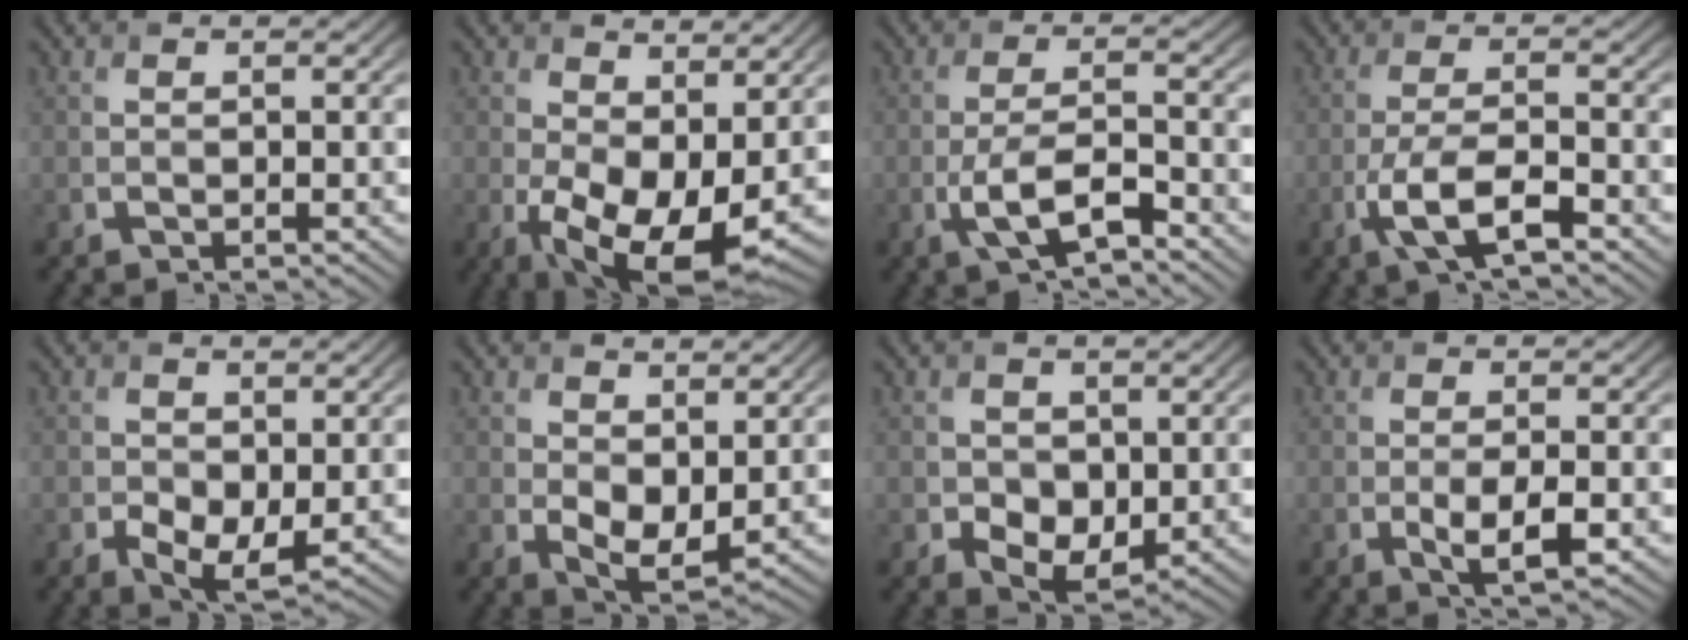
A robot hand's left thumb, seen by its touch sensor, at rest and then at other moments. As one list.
[{"total": 10.8, "force": [-0.8, 6.0, 8.9], "torque": [-0.172, -0.031, 0.000]}, {"total": 5.9, "force": [-3.0, 1.8, 4.8], "torque": [-0.101, 0.002, -0.059]}, {"total": 6.6, "force": [-3.4, 1.8, 5.3], "torque": [-0.113, 0.002, -0.071]}, {"total": 4.7, "force": [-1.1, 2.8, 3.6], "torque": [-0.068, -0.016, -0.018]}, {"total": 5.5, "force": [0.9, 3.3, 4.3], "torque": [-0.089, -0.015, 0.021]}, {"total": 4.7, "force": [-0.1, 3.7, 3.0], "torque": [-0.065, -0.014, 0.001]}, {"total": 3.6, "force": [-1.0, 1.1, 3.3], "torque": [-0.067, -0.010, -0.015]}]